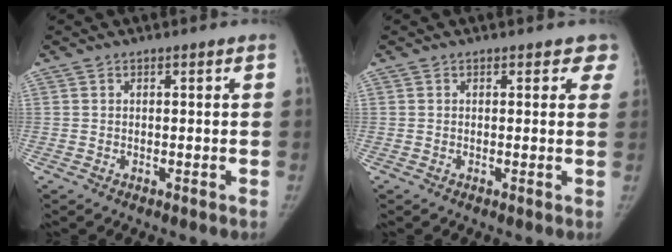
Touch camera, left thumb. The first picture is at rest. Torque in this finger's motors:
{"motor_torque": [-0.12, 0.03, 0.05, 0.30, -0.01]}